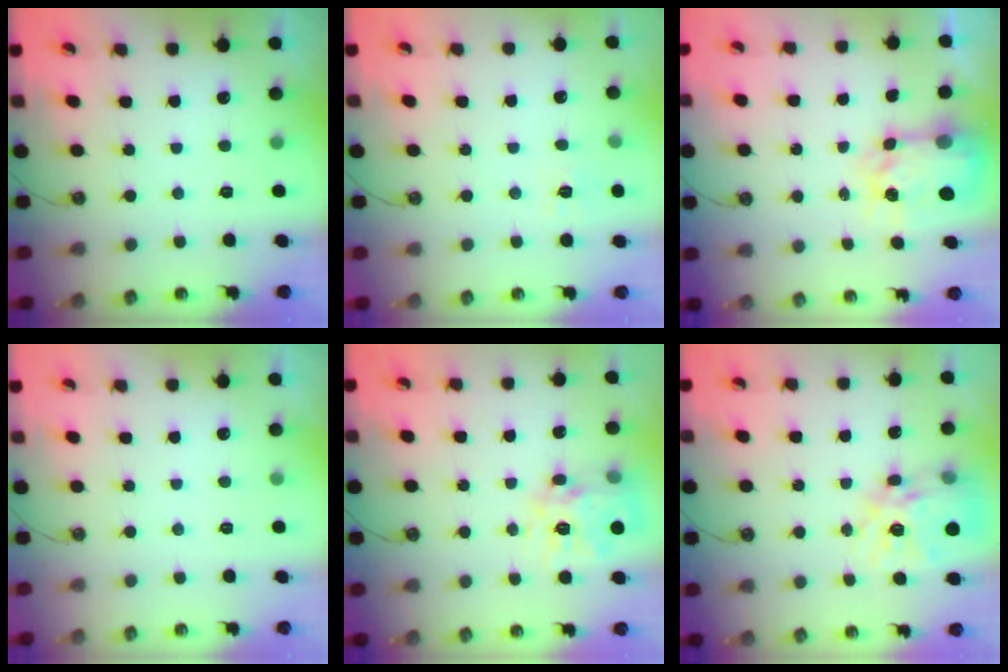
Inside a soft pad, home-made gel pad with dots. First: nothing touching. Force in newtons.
{"total": 5.8, "press": 5.7, "slide": 0.5}
{"total": 5.8, "press": 5.8, "slide": 0.7}
{"total": 0.0}
{"total": 14.0, "press": 14.0, "slide": 1.2}
{"total": 18.3, "press": 18.2, "slide": 1.7}